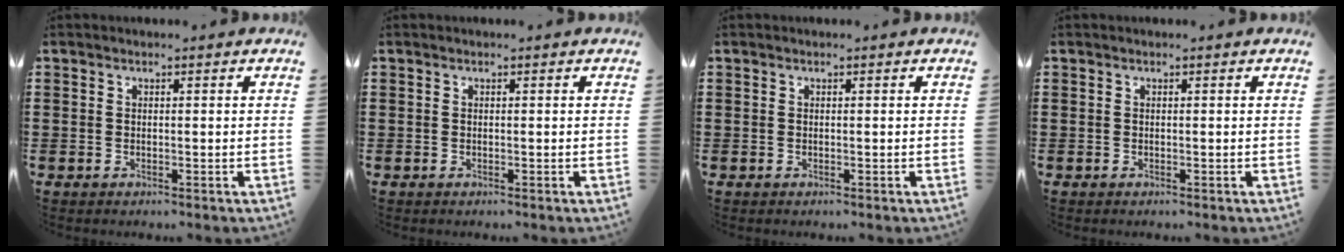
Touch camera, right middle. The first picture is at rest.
{"total": 0.0}
{"total": 0.0}
{"total": 0.0}